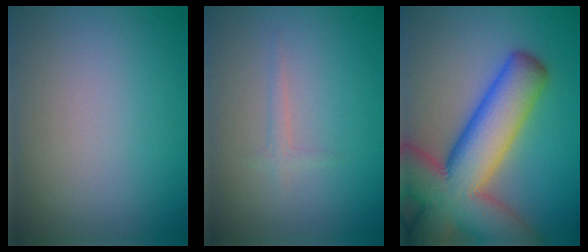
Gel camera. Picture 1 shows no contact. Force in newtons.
{"total": 0.9, "press": 0.9, "slide": 0.1}
{"total": 14.0, "press": 14.0, "slide": 0.9}